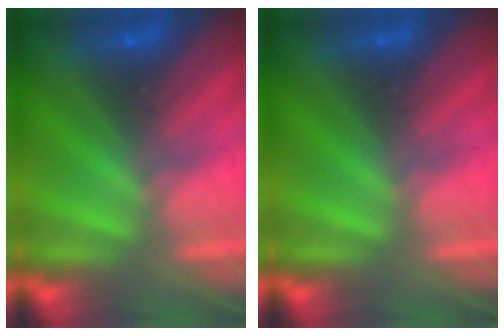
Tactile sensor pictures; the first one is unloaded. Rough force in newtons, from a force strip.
{"total": 0.0}